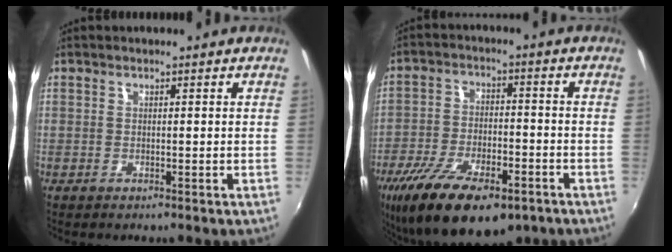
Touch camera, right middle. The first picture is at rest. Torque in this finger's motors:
{"motor_torque": [1.50, -0.64, 0.39, 0.21]}